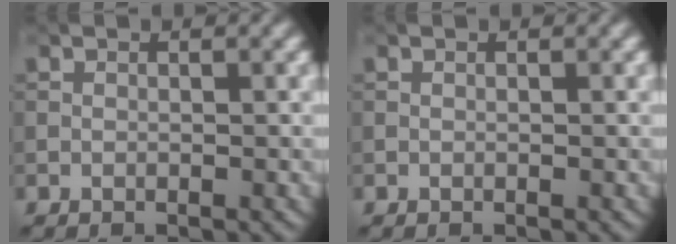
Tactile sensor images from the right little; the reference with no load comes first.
{"total": 0.0}